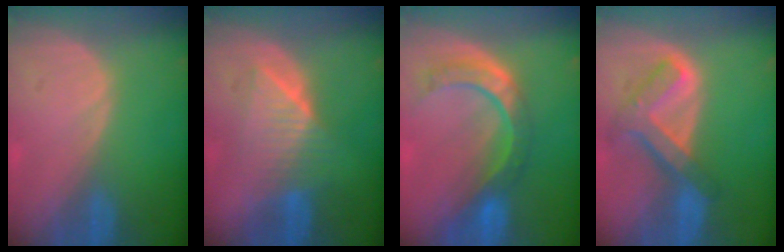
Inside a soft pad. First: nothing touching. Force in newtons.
{"total": 6.4, "press": 6.3, "slide": 1.0}
{"total": 8.7, "press": 7.3, "slide": 4.7}
{"total": 7.7, "press": 6.5, "slide": 4.0}